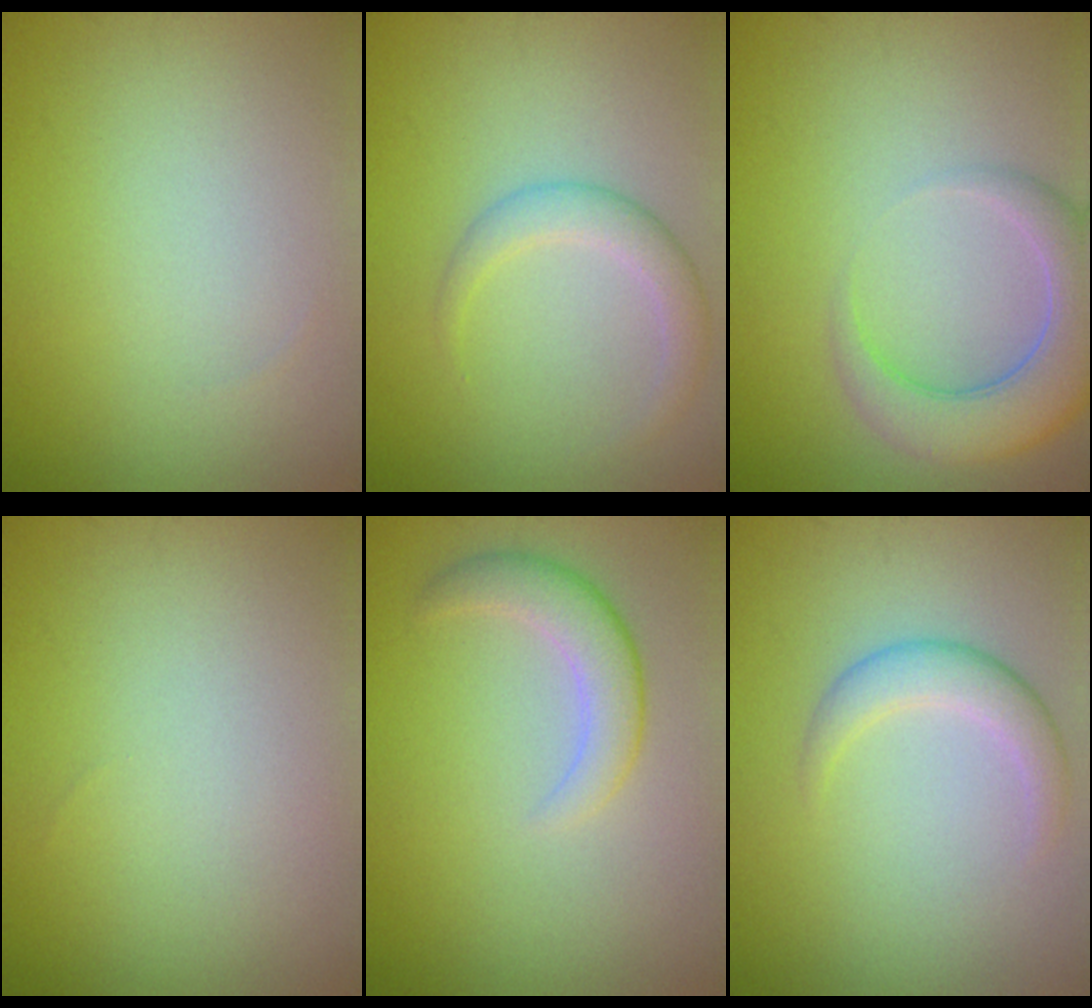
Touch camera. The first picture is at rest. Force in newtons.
{"total": 2.4, "press": 2.4, "slide": 0.1}
{"total": 5.7, "press": 5.6, "slide": 0.6}
{"total": 0.0}
{"total": 2.9, "press": 2.9, "slide": 0.2}
{"total": 2.4, "press": 2.4, "slide": 0.1}